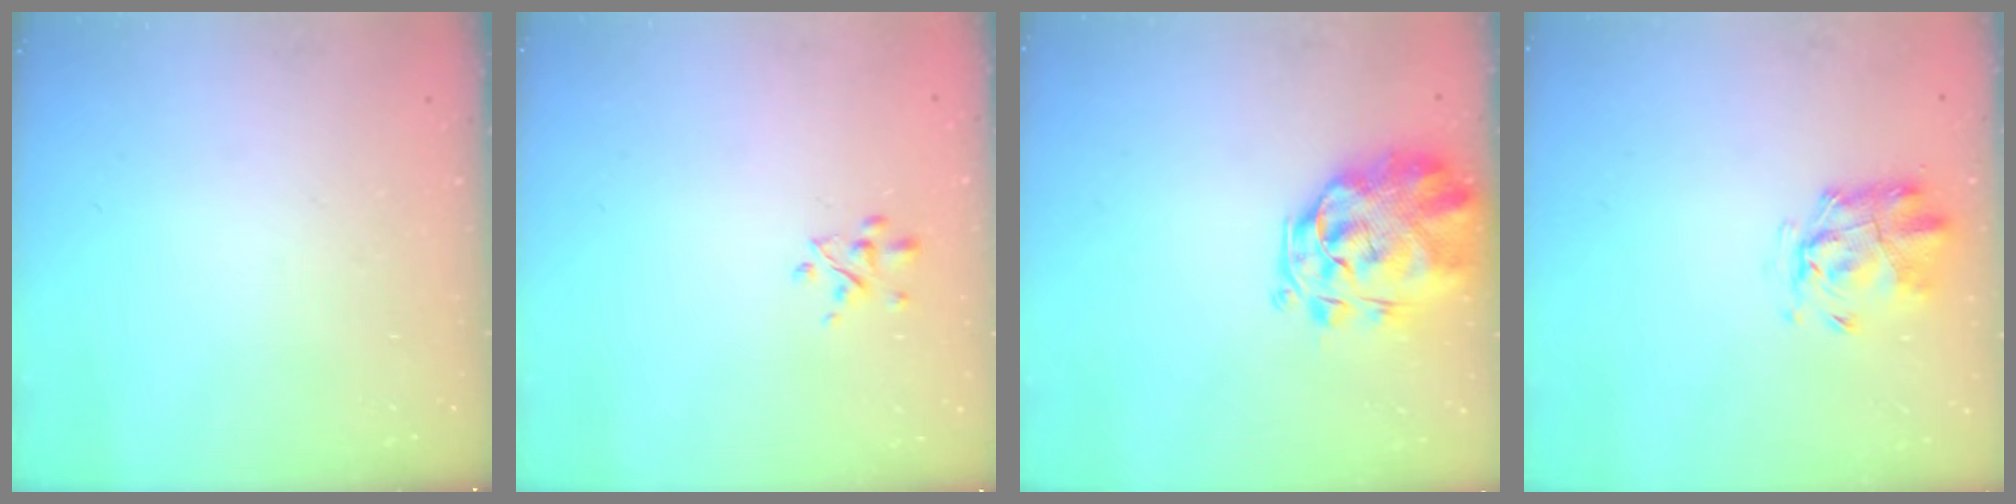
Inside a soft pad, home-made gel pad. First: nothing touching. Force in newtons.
{"total": 2.5, "press": 2.5, "slide": 0.5}
{"total": 3.4, "press": 3.0, "slide": 1.6}
{"total": 2.6, "press": 2.4, "slide": 0.8}